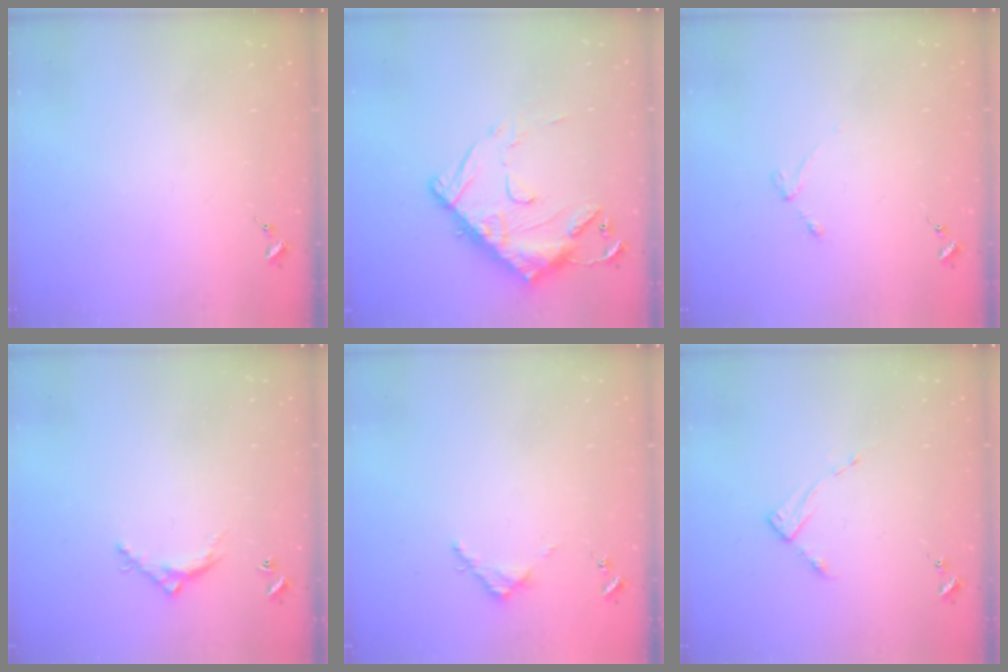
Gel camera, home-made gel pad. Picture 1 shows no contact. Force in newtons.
{"total": 16.8, "press": 16.7, "slide": 1.2}
{"total": 3.0, "press": 2.9, "slide": 0.5}
{"total": 6.0, "press": 6.0, "slide": 0.3}
{"total": 3.1, "press": 3.1, "slide": 0.4}
{"total": 2.8, "press": 2.8, "slide": 0.4}